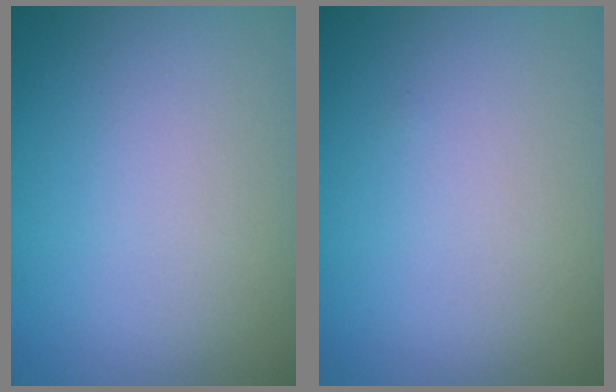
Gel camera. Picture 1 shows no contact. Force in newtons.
{"total": 0.0}